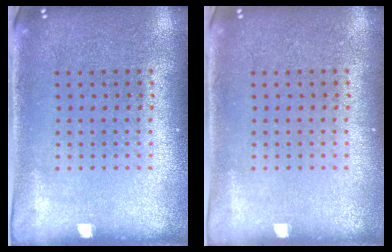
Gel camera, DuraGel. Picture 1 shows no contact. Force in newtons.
{"total": 0.0}